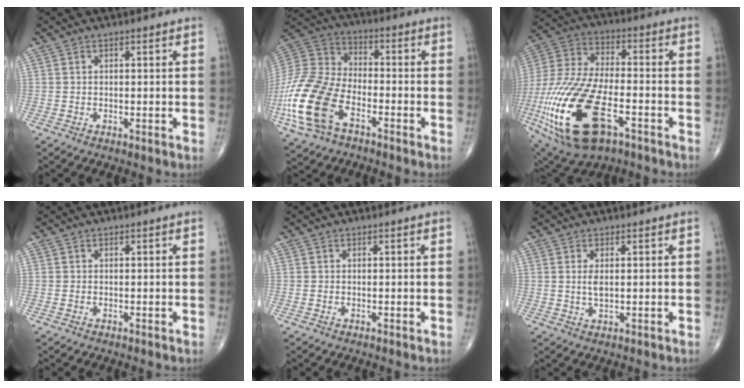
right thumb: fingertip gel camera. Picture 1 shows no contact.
{"total": 19.0, "force": [-8.1, 10.7, 13.4], "torque": [-0.296, 0.029, -0.161]}
{"total": 26.0, "force": [-9.9, 11.8, 20.9], "torque": [-0.486, -0.002, -0.172]}
{"total": 0.0}
{"total": 0.0}
{"total": 2.4, "force": [0.4, 1.0, 2.2], "torque": [-0.041, -0.004, 0.010]}